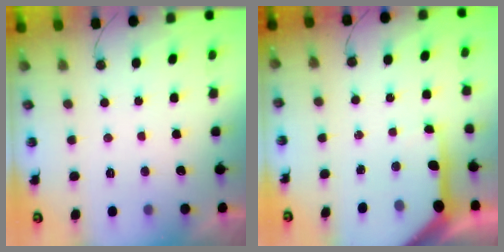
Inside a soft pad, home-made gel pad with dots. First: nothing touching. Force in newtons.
{"total": 10.2, "press": 10.2, "slide": 1.2}